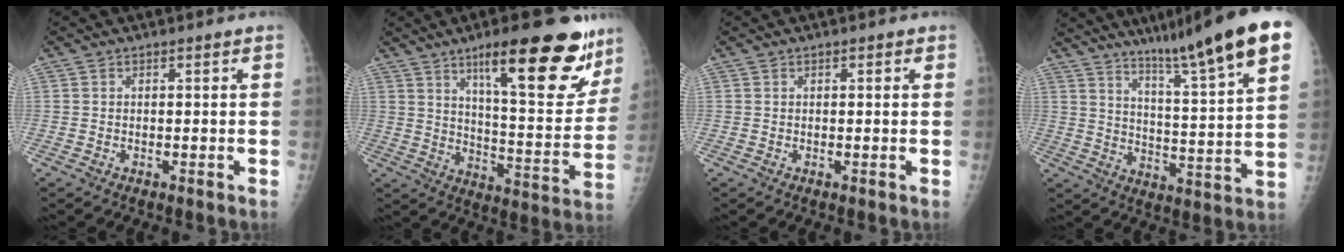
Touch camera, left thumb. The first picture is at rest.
{"total": 23.1, "force": [13.8, 6.2, 17.4], "torque": [-0.208, -0.065, 0.208]}
{"total": 0.9, "force": [0.5, 0.5, 0.6], "torque": [-0.004, 0.000, 0.003]}
{"total": 20.8, "force": [14.2, 0.9, 15.2], "torque": [-0.209, -0.056, 0.207]}